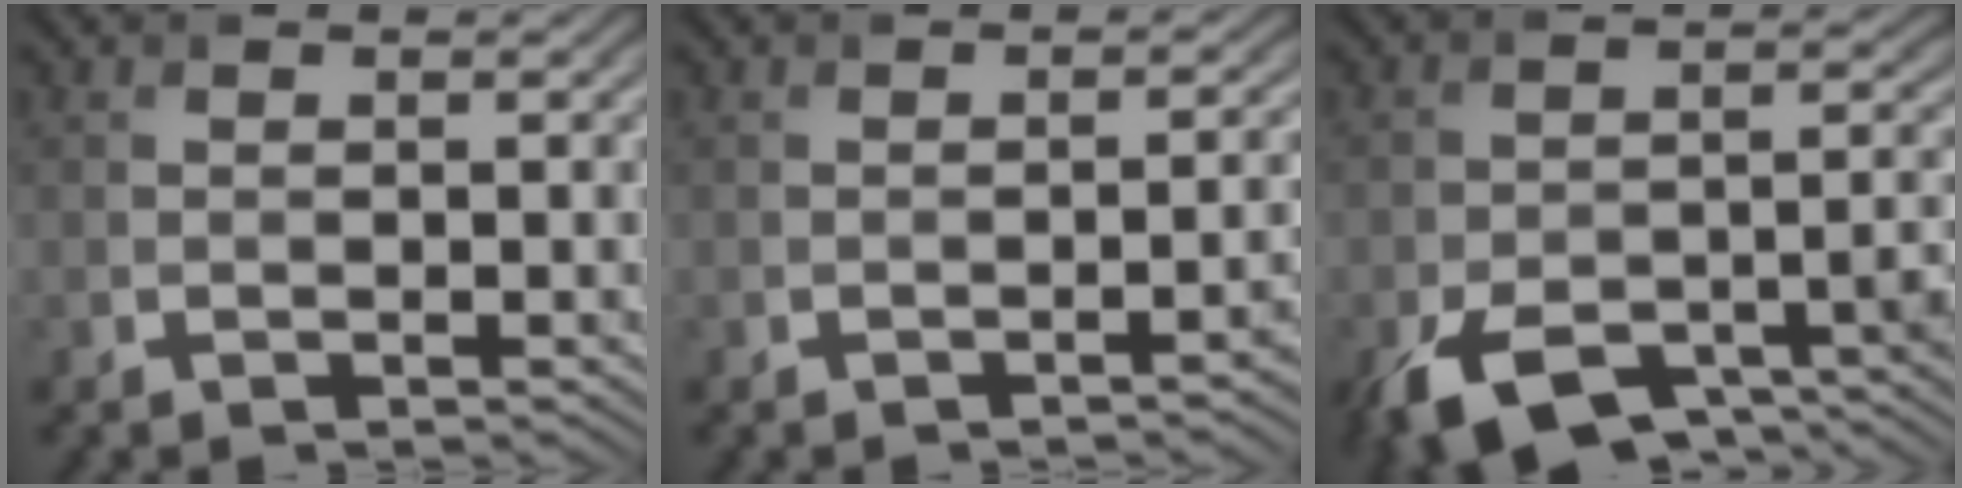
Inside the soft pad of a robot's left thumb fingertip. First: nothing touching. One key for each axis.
{"total": 2.2, "fx": -1.3, "fy": 0.5, "fz": 1.7, "tx": -0.019, "ty": 0.007, "tz": -0.021}
{"total": 13.4, "fx": -8.1, "fy": 6.2, "fz": 8.7, "tx": -0.163, "ty": -0.037, "tz": -0.122}